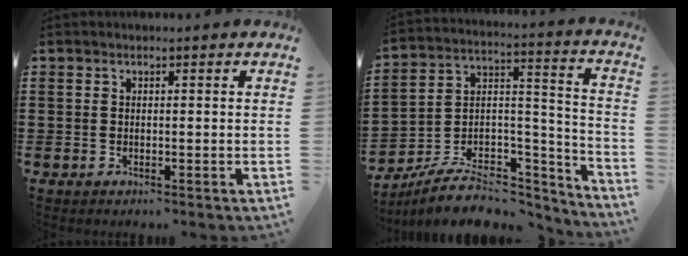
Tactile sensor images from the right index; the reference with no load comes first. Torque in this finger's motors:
{"motor_torque": [0.19, -0.16, -0.34, -0.21]}